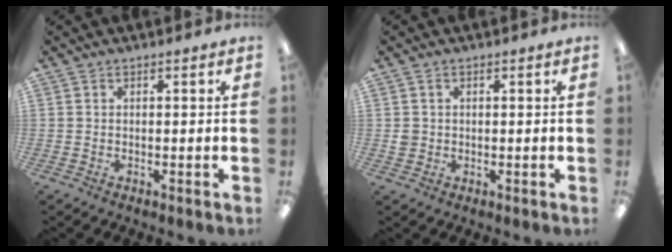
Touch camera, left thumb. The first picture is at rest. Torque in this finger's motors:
{"motor_torque": [-0.17, 0.62, 0.43, -0.17, -0.02]}